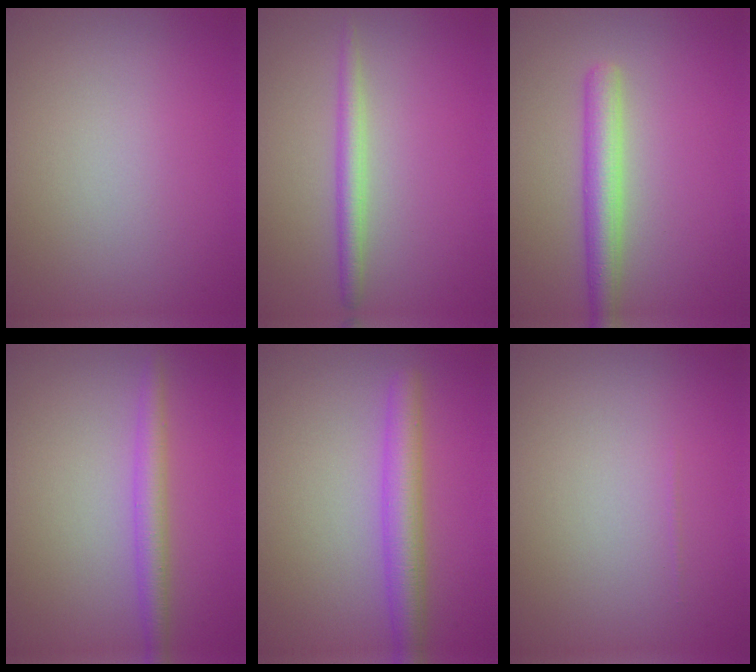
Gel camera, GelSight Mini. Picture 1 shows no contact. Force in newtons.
{"total": 2.2, "press": 2.2, "slide": 0.1}
{"total": 3.5, "press": 3.5, "slide": 0.1}
{"total": 2.4, "press": 2.4, "slide": 0.2}
{"total": 3.7, "press": 3.7, "slide": 0.2}
{"total": 0.0}